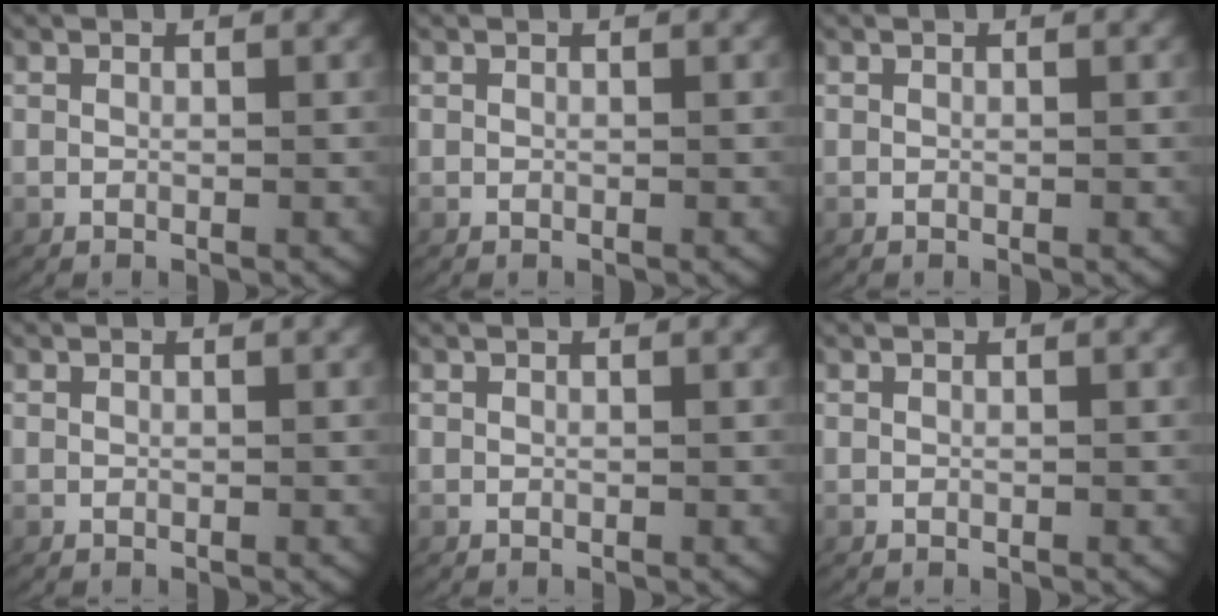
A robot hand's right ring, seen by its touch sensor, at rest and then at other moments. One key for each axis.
{"total": 0.0}
{"total": 0.0}
{"total": 0.0}
{"total": 0.0}
{"total": 0.0}